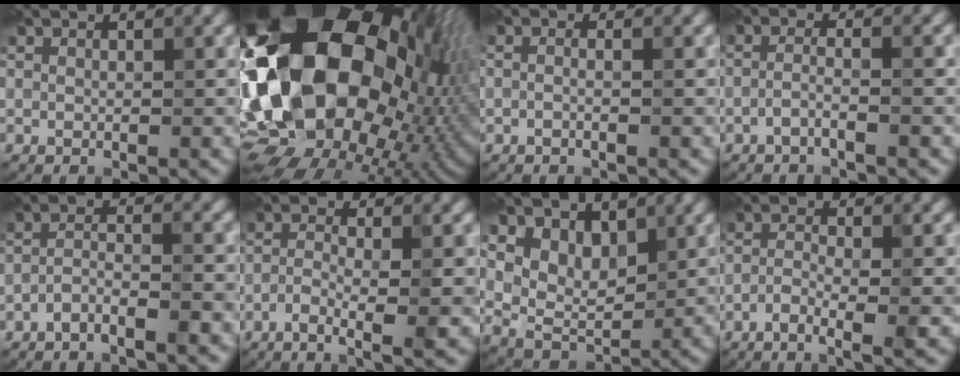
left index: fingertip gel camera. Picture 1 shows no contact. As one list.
[{"total": 22.6, "force": [3.0, 15.1, 16.5], "torque": [-0.332, -0.008, 0.064]}, {"total": 1.3, "force": [0.0, 0.5, 1.2], "torque": [0.001, -0.004, -0.024]}, {"total": 1.9, "force": [-1.1, 0.0, 1.5], "torque": [-0.034, 0.007, -0.029]}, {"total": 2.7, "force": [-2.0, 0.2, 1.8], "torque": [-0.039, 0.009, -0.045]}, {"total": 5.0, "force": [-1.7, 1.0, 4.6], "torque": [-0.085, -0.001, -0.034]}, {"total": 4.5, "force": [2.3, 3.0, 2.5], "torque": [-0.056, -0.015, 0.048]}, {"total": 4.6, "force": [-2.0, 0.9, 4.0], "torque": [-0.079, -0.002, -0.039]}]